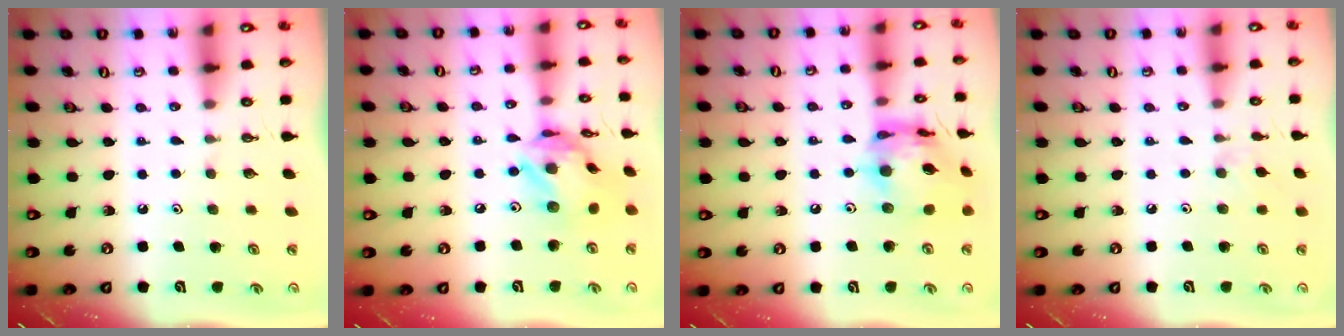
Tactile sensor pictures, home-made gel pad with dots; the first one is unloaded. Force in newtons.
{"total": 15.7, "press": 15.6, "slide": 1.6}
{"total": 14.9, "press": 14.9, "slide": 1.6}
{"total": 4.3, "press": 4.3, "slide": 0.7}